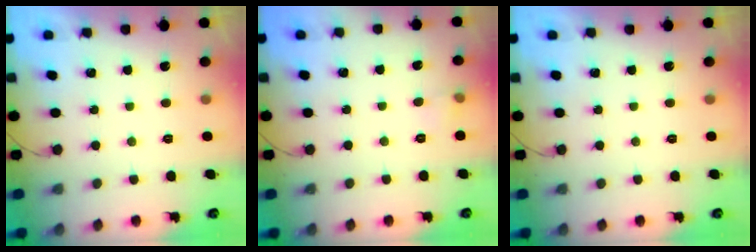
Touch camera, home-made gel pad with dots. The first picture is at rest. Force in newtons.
{"total": 3.6, "press": 3.5, "slide": 1.1}
{"total": 0.0}